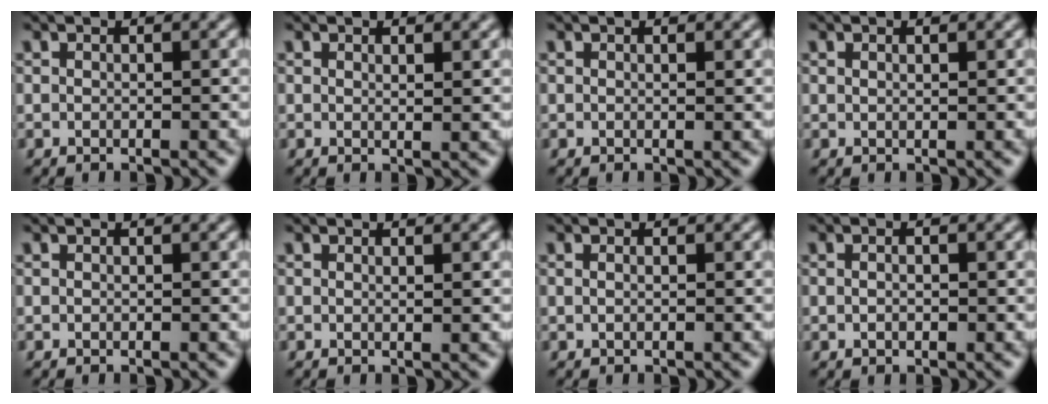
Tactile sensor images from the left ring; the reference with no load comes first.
{"total": 1.1, "force": [0.6, 0.2, 0.9], "torque": [-0.011, -0.001, 0.008]}
{"total": 0.5, "force": [0.2, 0.1, 0.5], "torque": [-0.005, 0.000, 0.003]}
{"total": 0.5, "force": [0.4, 0.1, 0.4], "torque": [-0.005, 0.000, 0.006]}
{"total": 0.0}
{"total": 0.9, "force": [0.3, 0.3, 0.8], "torque": [-0.007, 0.000, 0.002]}
{"total": 0.8, "force": [0.4, 0.4, 0.6], "torque": [-0.004, -0.011, 0.001]}
{"total": 1.8, "force": [0.3, 1.1, 1.4], "torque": [-0.013, 0.004, -0.008]}